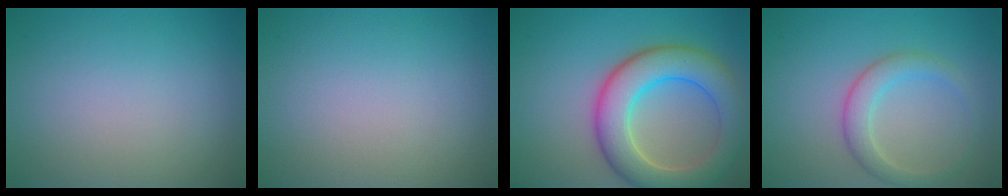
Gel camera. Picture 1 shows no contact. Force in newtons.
{"total": 0.0}
{"total": 8.1, "press": 8.1, "slide": 0.5}
{"total": 2.8, "press": 2.8, "slide": 0.0}